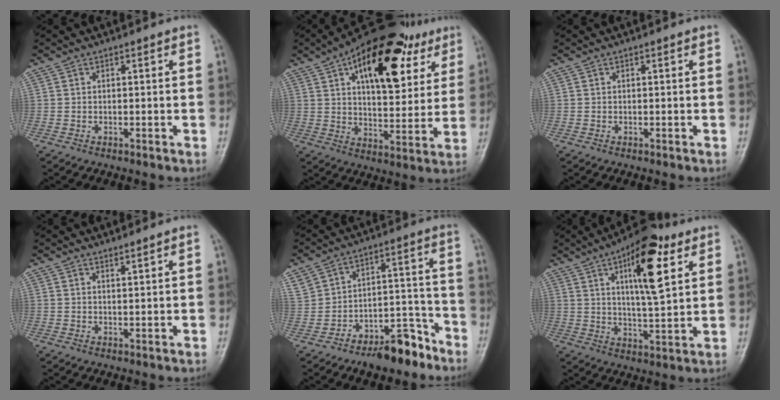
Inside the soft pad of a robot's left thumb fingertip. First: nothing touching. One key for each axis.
{"total": 23.9, "fx": 10.8, "fy": 11.9, "fz": 17.7, "tx": -0.225, "ty": -0.012, "tz": 0.162}
{"total": 0.0}
{"total": 1.1, "fx": 1.0, "fy": -0.4, "fz": 0.3, "tx": -0.009, "ty": -0.013, "tz": 0.019}
{"total": 10.9, "fx": -7.0, "fy": 6.3, "fz": 5.6, "tx": -0.056, "ty": 0.081, "tz": -0.107}
{"total": 14.9, "fx": 6.4, "fy": 5.0, "fz": 12.5, "tx": -0.172, "ty": -0.020, "tz": 0.096}